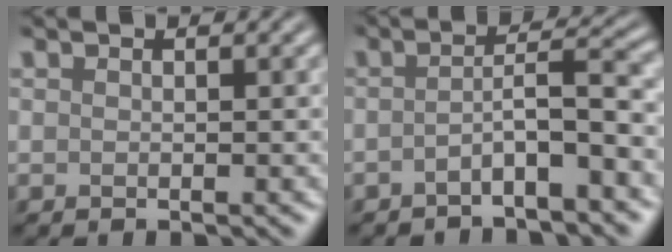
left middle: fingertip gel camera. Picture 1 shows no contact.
{"total": 3.7, "force": [-1.6, 0.6, 3.3], "torque": [-0.055, 0.015, -0.036]}